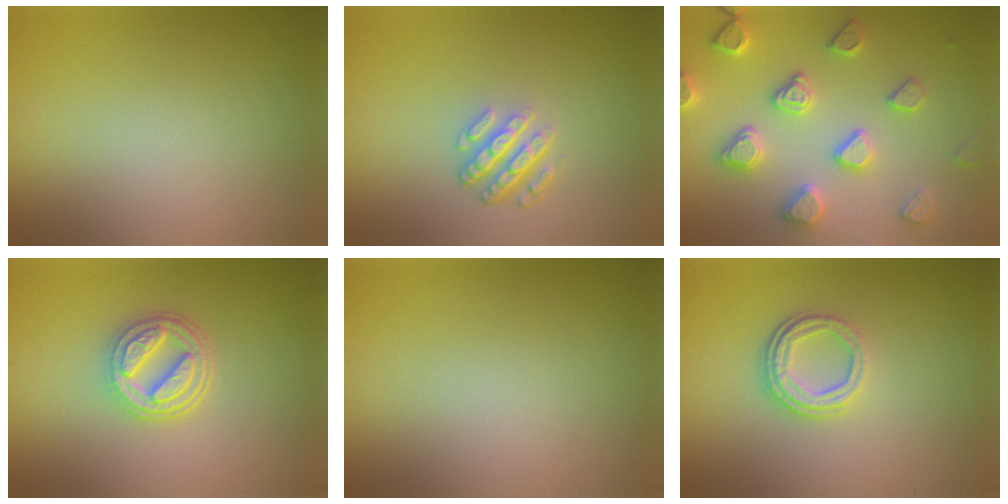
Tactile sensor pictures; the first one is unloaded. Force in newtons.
{"total": 3.5, "press": 2.7, "slide": 2.2}
{"total": 4.6, "press": 4.4, "slide": 1.3}
{"total": 4.5, "press": 3.7, "slide": 2.6}
{"total": 0.0}
{"total": 3.3, "press": 2.5, "slide": 2.2}